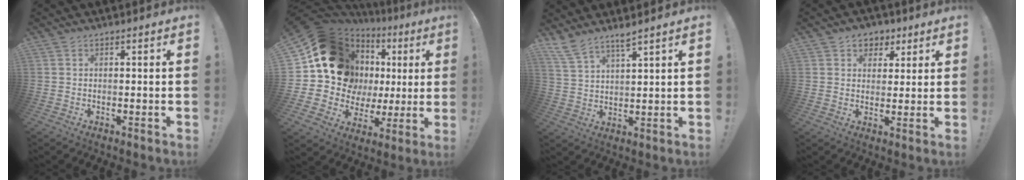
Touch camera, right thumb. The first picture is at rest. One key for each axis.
{"total": 18.6, "fx": 6.8, "fy": 14.6, "fz": 9.3, "tx": -0.133, "ty": -0.055, "tz": 0.159}
{"total": 6.0, "fx": 5.2, "fy": 0.8, "fz": 2.9, "tx": -0.066, "ty": -0.027, "tz": 0.098}
{"total": 5.6, "fx": 2.3, "fy": 5.0, "fz": 1.1, "tx": -0.003, "ty": -0.013, "tz": 0.046}